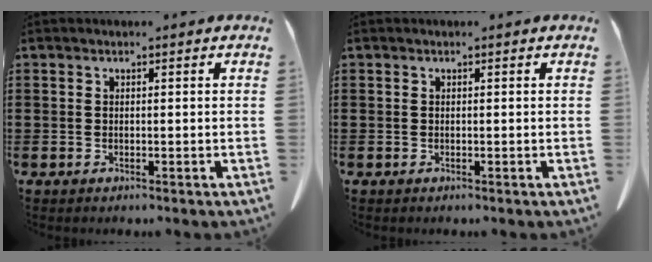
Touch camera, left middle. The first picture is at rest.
{"total": 0.0}